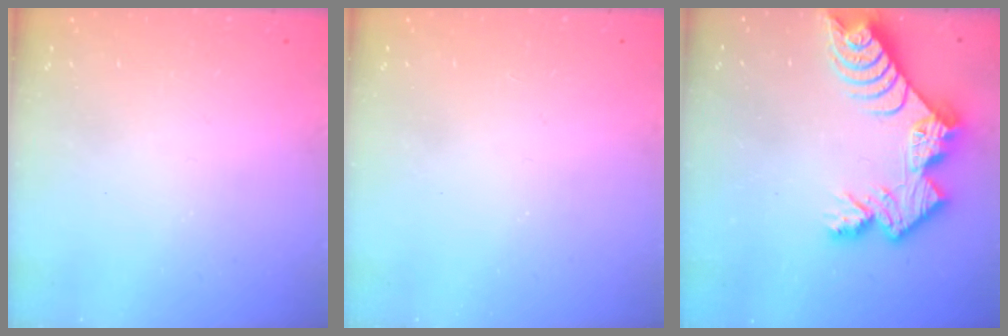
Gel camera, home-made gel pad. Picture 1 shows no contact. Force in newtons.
{"total": 1.7, "press": 1.7, "slide": 0.2}
{"total": 13.8, "press": 13.8, "slide": 1.1}